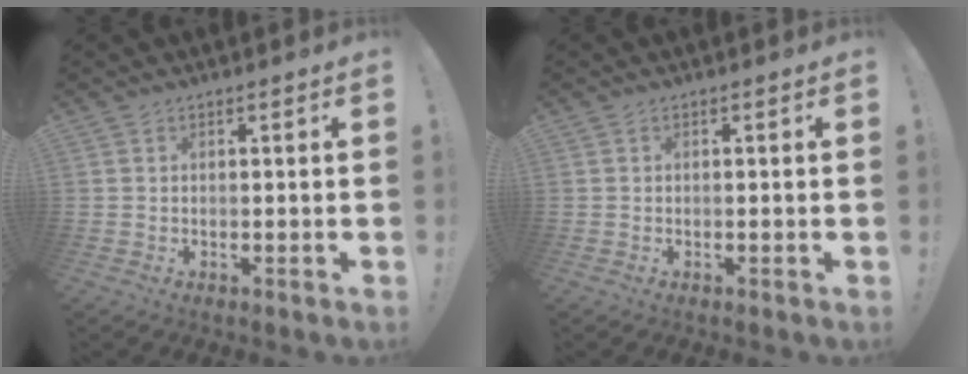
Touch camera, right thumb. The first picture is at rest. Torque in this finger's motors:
{"motor_torque": [-0.02, 0.14, 0.22, -0.03, -0.04]}